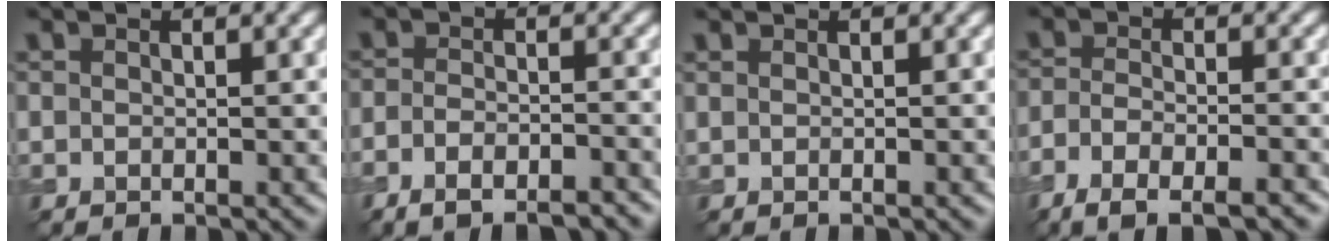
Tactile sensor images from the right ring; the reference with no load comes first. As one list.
[{"total": 4.9, "force": [-3.5, 1.6, 3.0], "torque": [-0.045, -0.003, -0.051]}, {"total": 1.0, "force": [0.6, 0.5, 0.7], "torque": [-0.008, 0.001, -0.001]}, {"total": 6.3, "force": [-4.3, 2.0, 4.2], "torque": [-0.072, -0.015, -0.076]}]